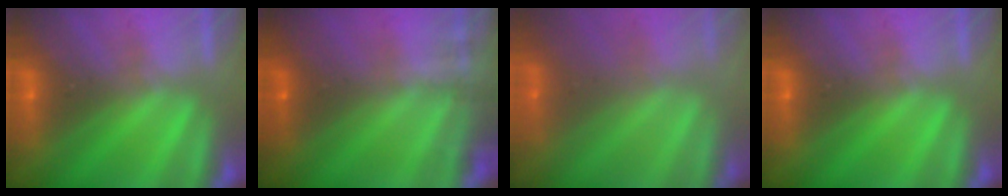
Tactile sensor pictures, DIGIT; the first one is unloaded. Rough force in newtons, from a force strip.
{"total": 7.5}
{"total": 2.0}
{"total": 0.0}